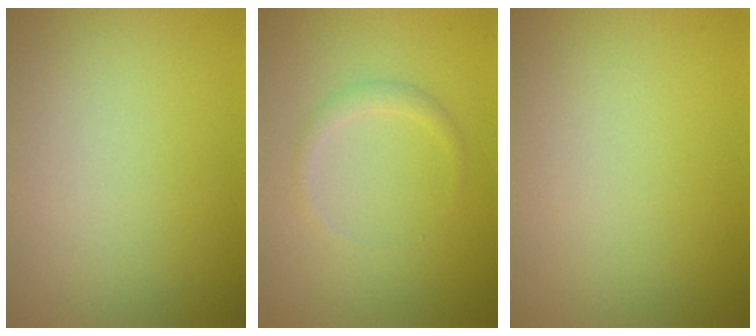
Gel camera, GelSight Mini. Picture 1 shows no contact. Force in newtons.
{"total": 1.1, "press": 1.1, "slide": 0.1}
{"total": 0.0}